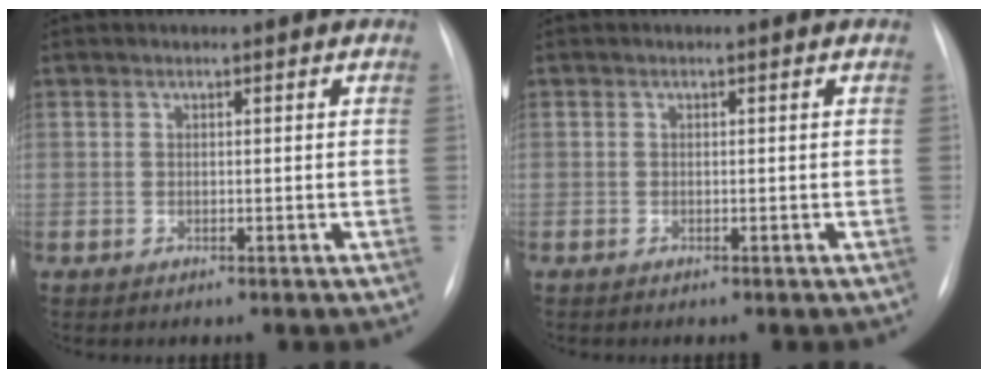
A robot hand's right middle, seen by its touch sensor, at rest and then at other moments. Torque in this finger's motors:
{"motor_torque": [-0.13, 0.06, -0.30, -0.17]}